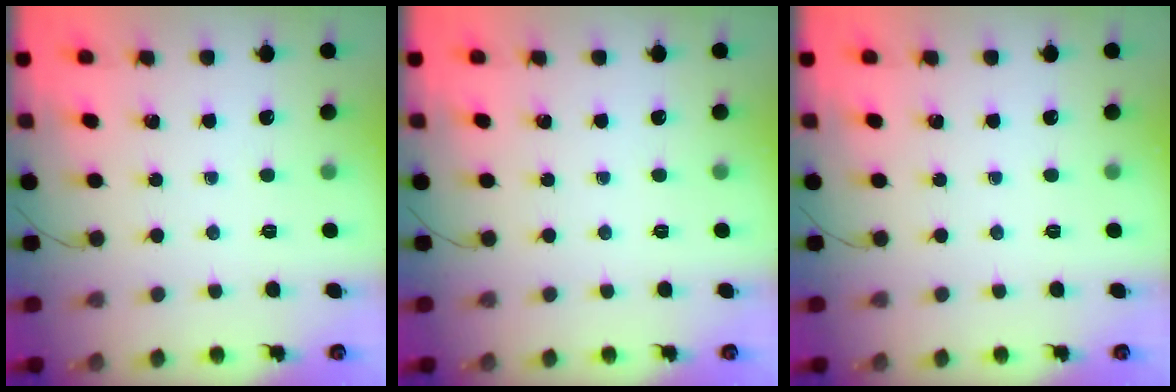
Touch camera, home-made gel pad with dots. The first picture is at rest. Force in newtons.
{"total": 0.0}
{"total": 0.0}